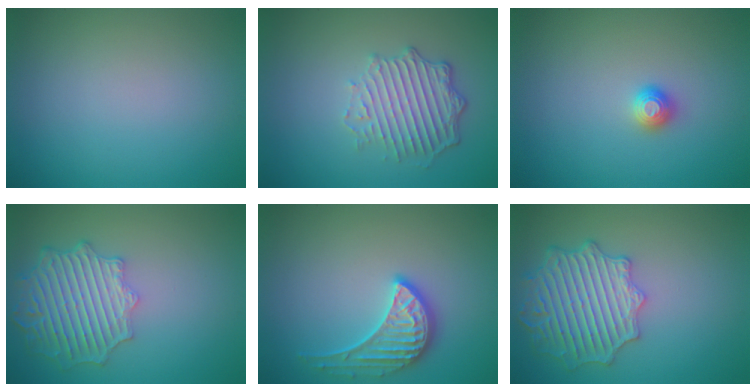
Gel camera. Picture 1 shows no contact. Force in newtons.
{"total": 4.1, "press": 3.2, "slide": 2.5}
{"total": 1.1, "press": 1.1, "slide": 0.1}
{"total": 6.3, "press": 5.1, "slide": 3.7}
{"total": 3.3, "press": 3.2, "slide": 0.9}
{"total": 5.7, "press": 5.3, "slide": 2.1}